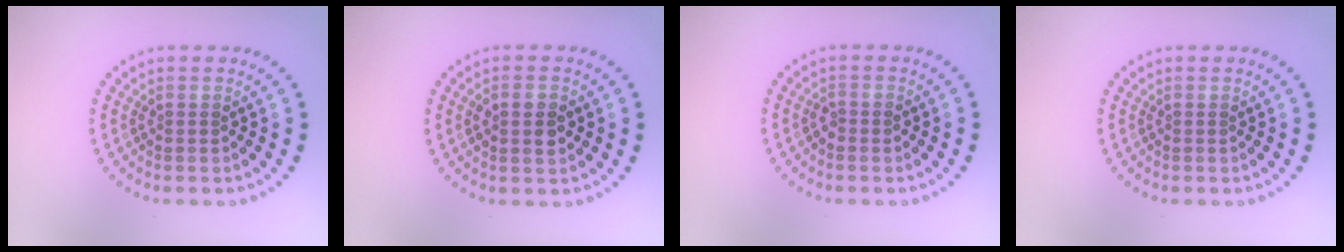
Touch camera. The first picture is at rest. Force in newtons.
{"total": 2.2, "press": 2.2, "slide": 0.2}
{"total": 0.9, "press": 0.9, "slide": 0.3}
{"total": 0.0}